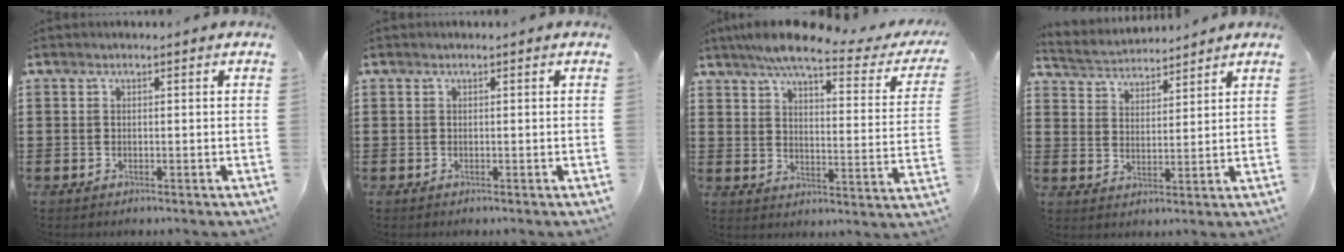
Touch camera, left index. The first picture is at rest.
{"total": 0.0}
{"total": 7.9, "force": [6.4, 0.5, 4.7], "torque": [-0.108, -0.027, 0.107]}
{"total": 3.4, "force": [3.4, 0.7, -0.2], "torque": [-0.015, -0.017, 0.058]}